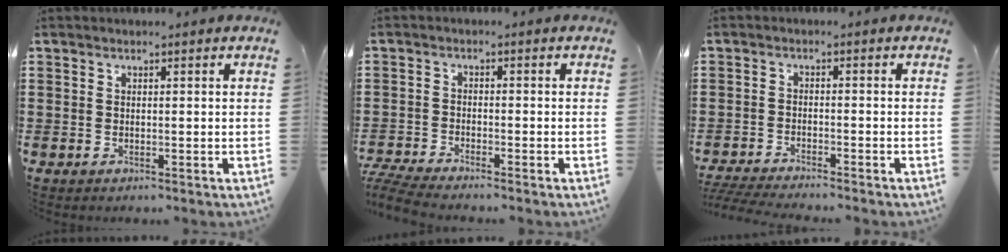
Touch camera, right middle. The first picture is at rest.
{"total": 3.9, "force": [-3.7, 0.2, 1.2], "torque": [-0.041, -0.010, -0.081]}
{"total": 3.6, "force": [-3.5, 0.0, 0.8], "torque": [-0.028, -0.008, -0.076]}